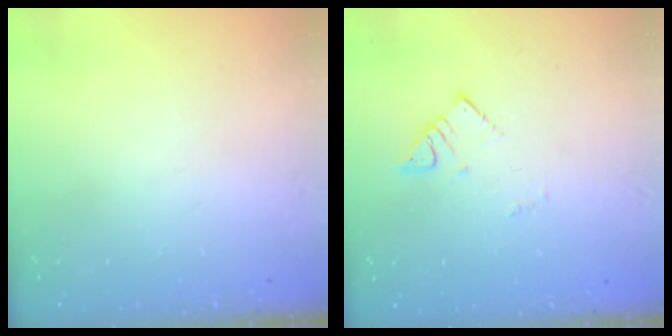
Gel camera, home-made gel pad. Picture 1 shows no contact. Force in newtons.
{"total": 2.6, "press": 2.6, "slide": 0.1}